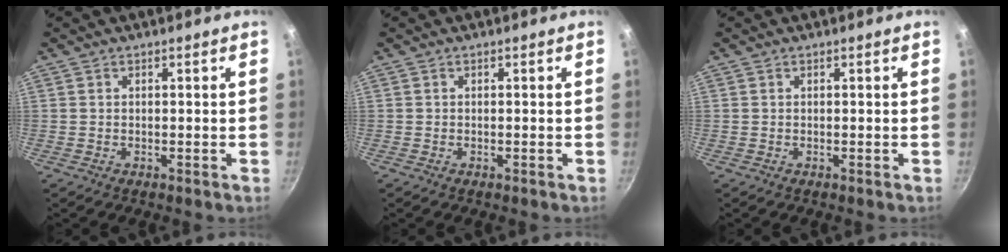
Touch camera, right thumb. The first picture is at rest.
{"total": 0.0}
{"total": 0.0}